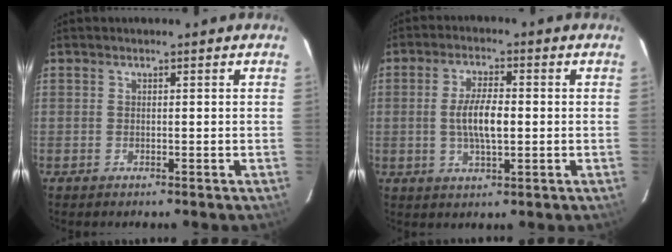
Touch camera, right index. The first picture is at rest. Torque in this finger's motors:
{"motor_torque": [1.29, -0.10, 0.71, 0.15]}